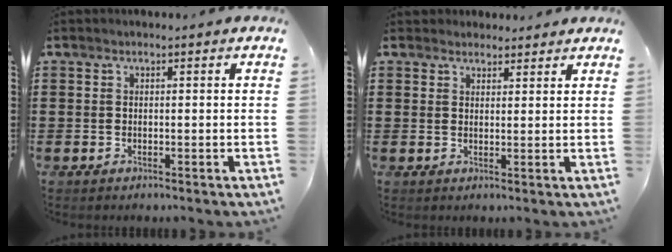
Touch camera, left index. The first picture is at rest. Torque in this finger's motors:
{"motor_torque": [1.34, -0.80, 0.38, 0.02]}